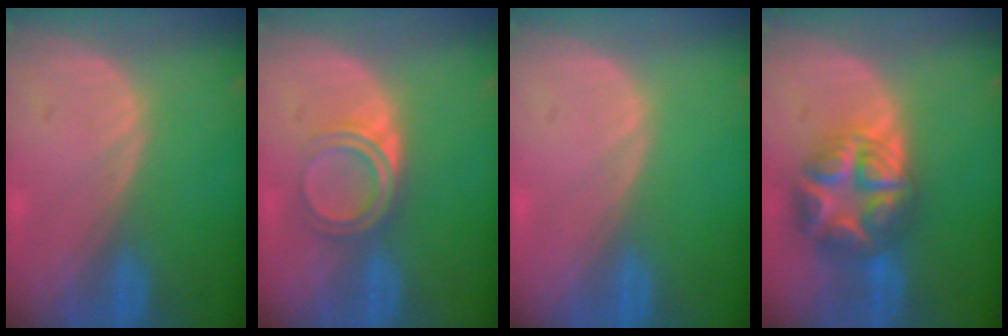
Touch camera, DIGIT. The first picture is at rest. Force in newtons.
{"total": 5.0, "press": 4.2, "slide": 2.6}
{"total": 0.0}
{"total": 8.6, "press": 8.6, "slide": 0.5}